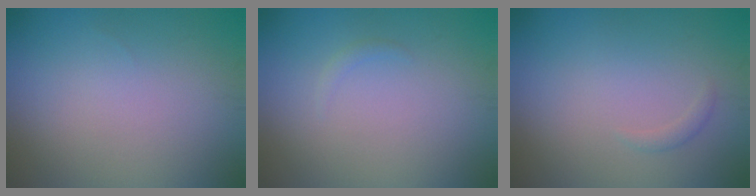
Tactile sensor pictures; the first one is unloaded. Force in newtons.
{"total": 0.5, "press": 0.5, "slide": 0.1}
{"total": 0.7, "press": 0.7, "slide": 0.0}